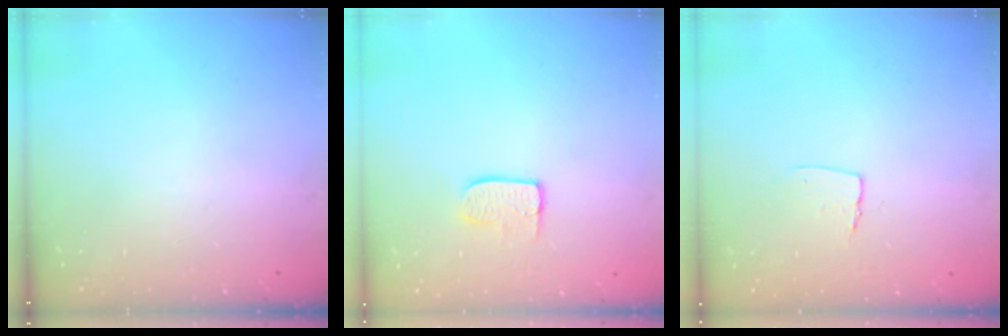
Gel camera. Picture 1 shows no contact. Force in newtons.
{"total": 6.9, "press": 6.9, "slide": 0.2}
{"total": 5.0, "press": 5.0, "slide": 0.3}